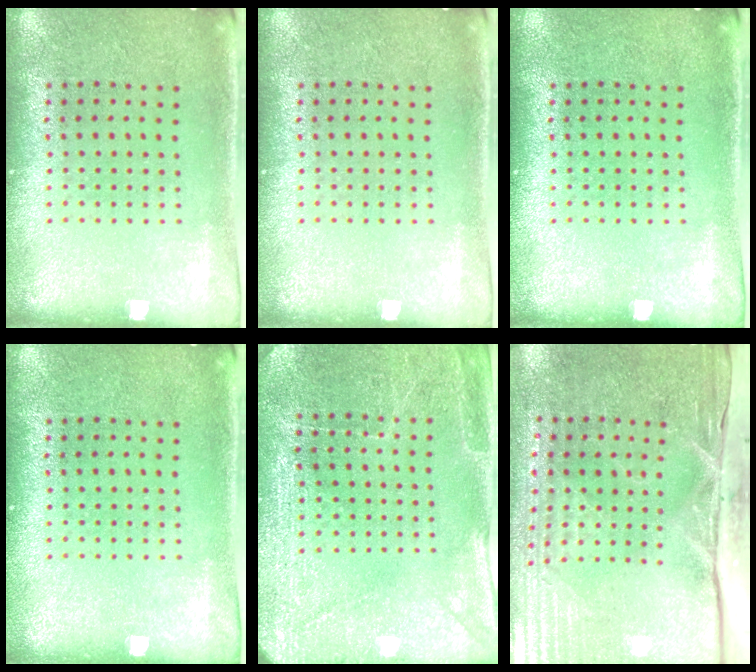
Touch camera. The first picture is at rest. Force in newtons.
{"total": 0.0}
{"total": 0.0}
{"total": 0.0}
{"total": 2.9, "press": 2.9, "slide": 0.2}
{"total": 4.7, "press": 4.0, "slide": 2.5}